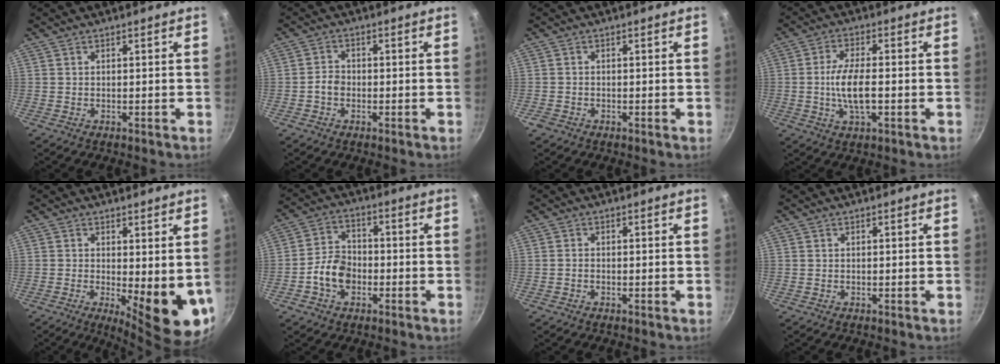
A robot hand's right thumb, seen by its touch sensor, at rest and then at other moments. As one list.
[{"total": 2.6, "force": [-0.9, 2.0, 1.4], "torque": [-0.017, 0.017, -0.021]}, {"total": 1.3, "force": [-0.8, 0.9, 0.5], "torque": [-0.011, 0.003, -0.015]}, {"total": 8.3, "force": [-1.1, 3.1, 7.6], "torque": [-0.145, 0.009, -0.026]}, {"total": 10.6, "force": [-0.4, 3.8, 9.9], "torque": [-0.111, -0.020, 0.003]}, {"total": 7.6, "force": [-2.5, 5.6, 4.5], "torque": [-0.057, 0.025, -0.054]}, {"total": 0.7, "force": [-0.4, 0.5, 0.4], "torque": [-0.006, 0.004, -0.011]}, {"total": 0.0}]